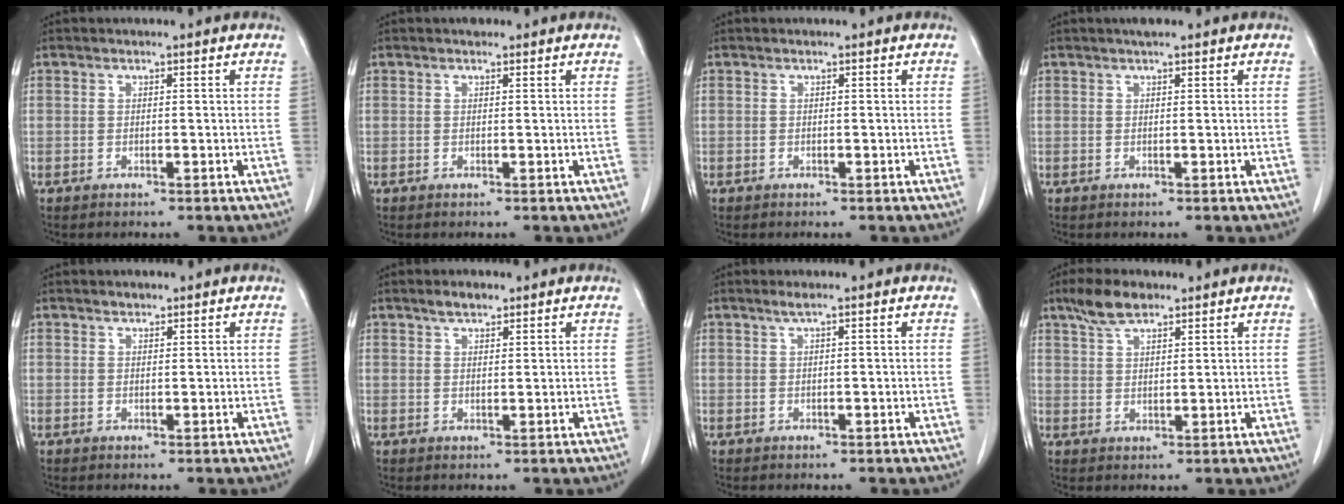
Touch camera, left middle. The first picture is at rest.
{"total": 0.8, "force": [0.6, 0.4, 0.3], "torque": [-0.011, 0.007, 0.009]}
{"total": 0.0}
{"total": 1.6, "force": [1.2, 0.2, 1.1], "torque": [-0.019, 0.010, 0.018]}
{"total": 0.8, "force": [0.7, 0.3, 0.1], "torque": [-0.006, 0.001, 0.012]}
{"total": 2.3, "force": [1.8, 0.8, 1.1], "torque": [-0.022, 0.006, 0.031]}
{"total": 0.9, "force": [0.6, -0.2, 0.7], "torque": [-0.021, 0.007, 0.015]}
{"total": 5.0, "force": [3.8, 1.8, 2.7], "torque": [-0.060, 0.011, 0.072]}